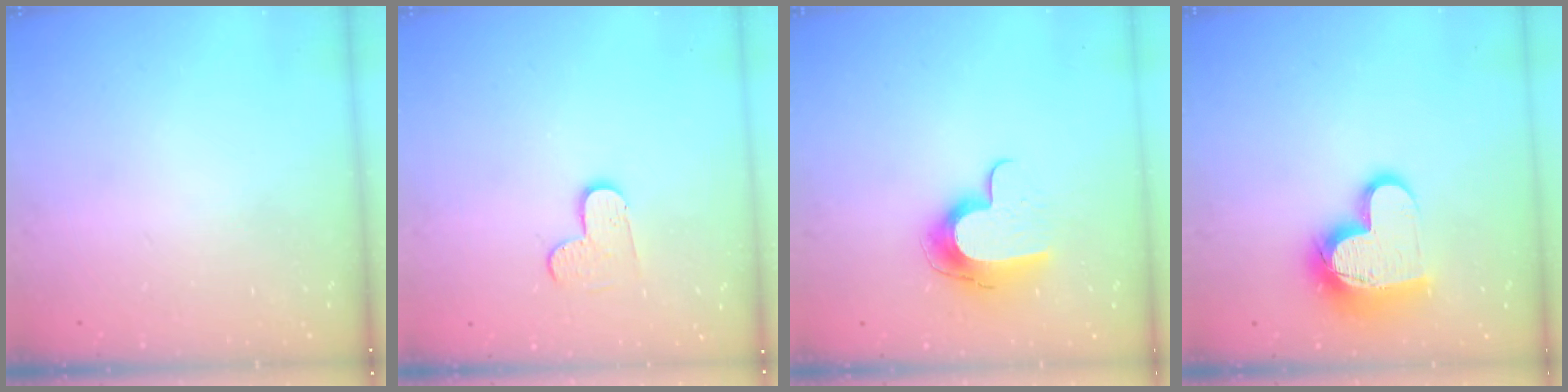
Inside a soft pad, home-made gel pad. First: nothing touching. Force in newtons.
{"total": 4.2, "press": 4.2, "slide": 0.4}
{"total": 11.2, "press": 11.1, "slide": 0.7}
{"total": 15.8, "press": 15.8, "slide": 1.2}